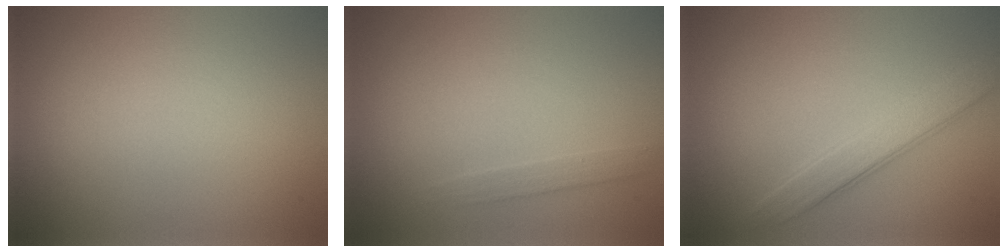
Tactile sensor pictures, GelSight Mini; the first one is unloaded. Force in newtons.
{"total": 1.0, "press": 1.0, "slide": 0.1}
{"total": 3.0, "press": 3.0, "slide": 0.1}